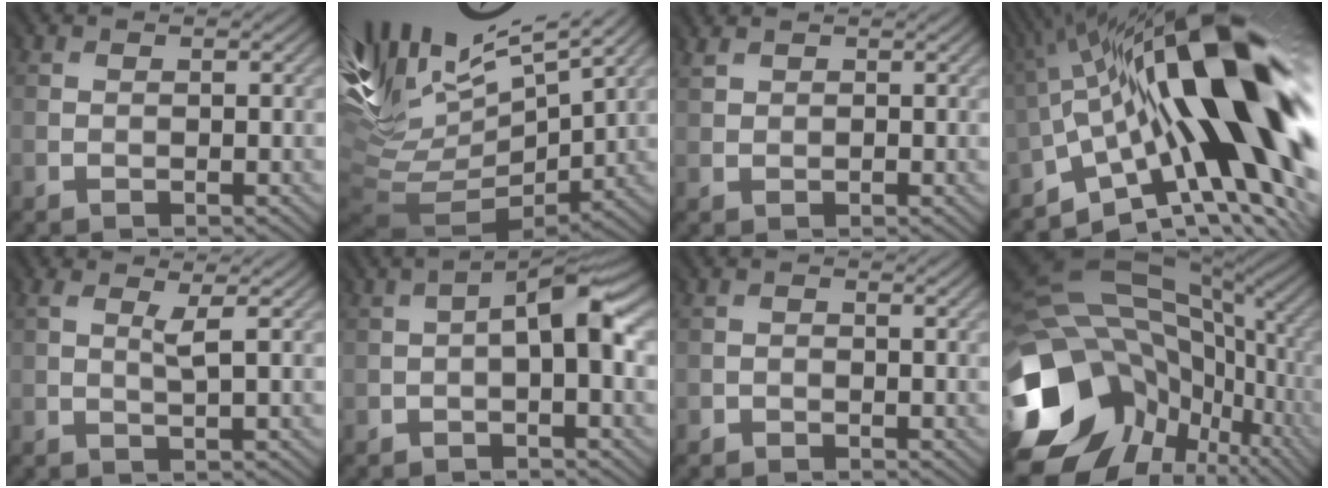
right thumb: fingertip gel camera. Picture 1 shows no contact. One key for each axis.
{"total": 14.0, "fx": 6.1, "fy": 6.4, "fz": 11.0, "tx": -0.227, "ty": 0.028, "tz": 0.140}
{"total": 2.1, "fx": 1.6, "fy": 1.2, "fz": 0.7, "tx": -0.024, "ty": 0.006, "tz": 0.031}
{"total": 19.2, "fx": -0.4, "fy": 6.9, "fz": 17.9, "tx": -0.274, "ty": 0.019, "tz": -0.025}
{"total": 1.5, "fx": 0.8, "fy": 0.1, "fz": 1.3, "tx": -0.032, "ty": -0.001, "tz": 0.016}
{"total": 5.1, "fx": -0.1, "fy": 1.9, "fz": 4.7, "tx": -0.076, "ty": 0.012, "tz": -0.008}
{"total": 0.8, "fx": -0.6, "fy": 0.2, "fz": -0.5, "tx": 0.009, "ty": -0.001, "tz": -0.015}
{"total": 19.2, "fx": -2.9, "fy": 14.7, "fz": 12.0, "tx": -0.285, "ty": -0.036, "tz": -0.026}